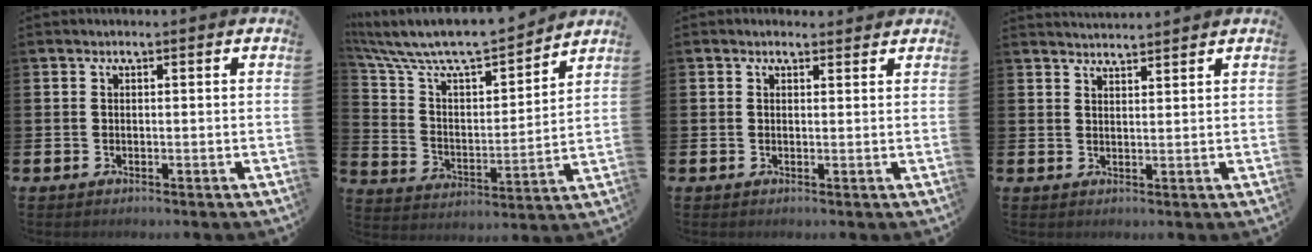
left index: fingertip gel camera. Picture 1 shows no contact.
{"total": 9.1, "force": [8.4, 2.2, 2.9], "torque": [-0.104, -0.061, 0.141]}
{"total": 1.1, "force": [1.0, 0.5, 0.1], "torque": [0.006, 0.002, 0.016]}
{"total": 2.6, "force": [2.6, -0.1, -0.1], "torque": [-0.002, -0.014, 0.047]}